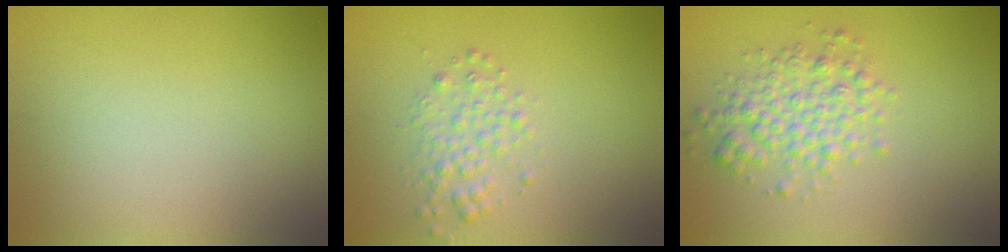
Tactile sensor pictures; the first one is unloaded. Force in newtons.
{"total": 2.1, "press": 2.1, "slide": 0.1}
{"total": 3.5, "press": 3.5, "slide": 0.1}